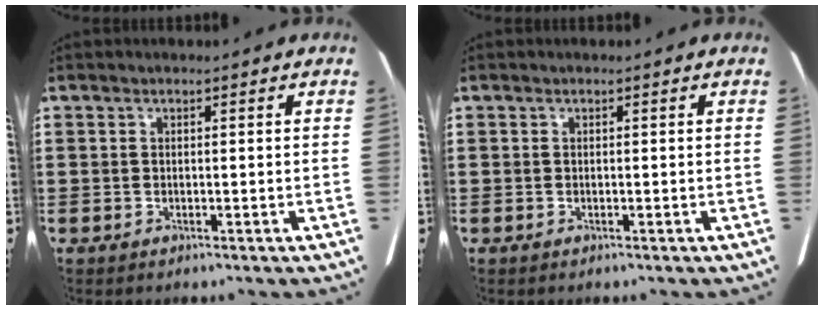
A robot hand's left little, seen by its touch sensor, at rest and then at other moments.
{"total": 0.0}